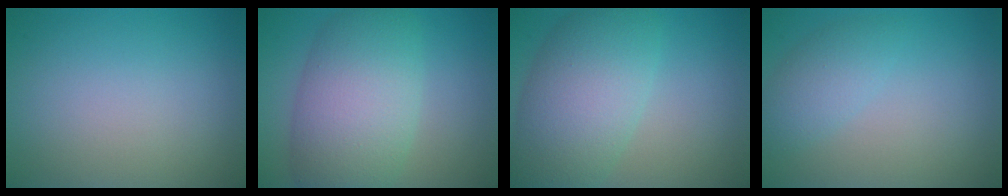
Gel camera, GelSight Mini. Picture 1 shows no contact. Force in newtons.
{"total": 8.7, "press": 8.7, "slide": 0.3}
{"total": 8.2, "press": 8.2, "slide": 0.4}
{"total": 2.5, "press": 2.5, "slide": 0.1}